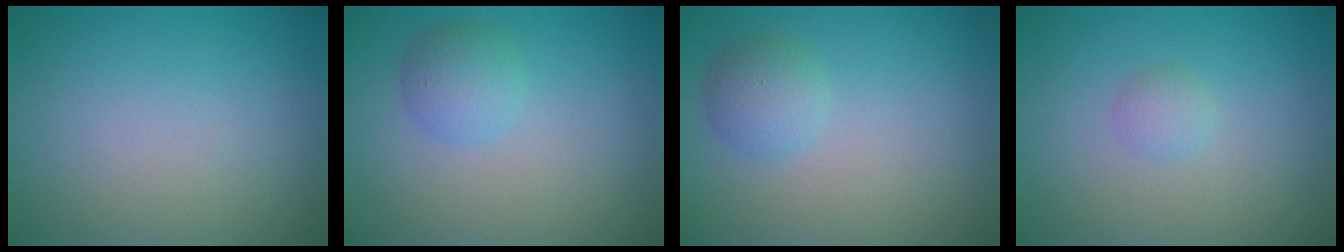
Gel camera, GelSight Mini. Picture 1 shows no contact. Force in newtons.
{"total": 2.4, "press": 2.4, "slide": 0.1}
{"total": 2.3, "press": 2.3, "slide": 0.1}
{"total": 1.2, "press": 1.2, "slide": 0.1}